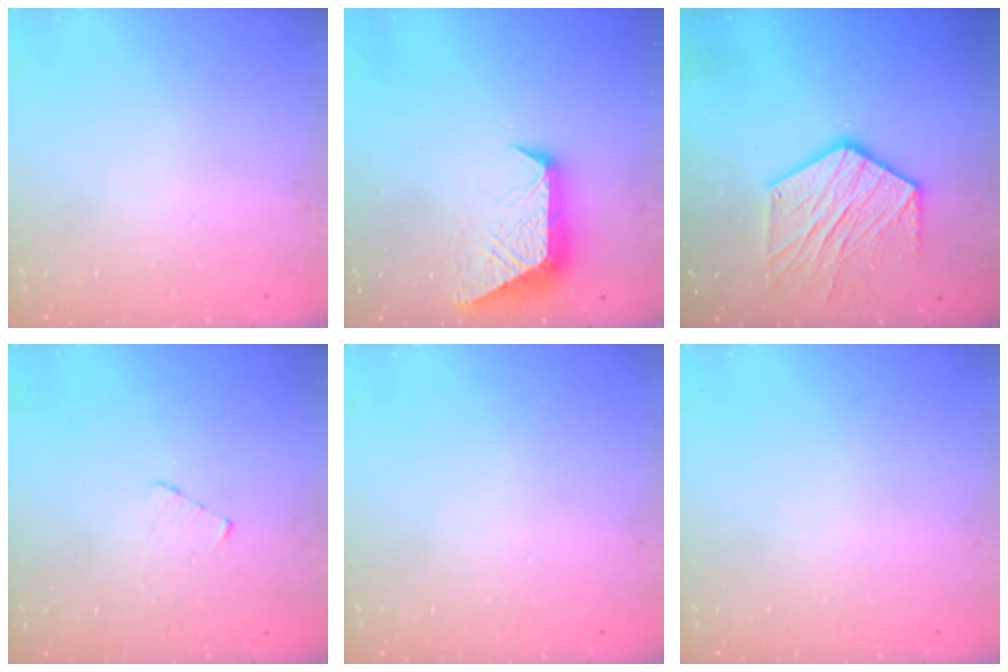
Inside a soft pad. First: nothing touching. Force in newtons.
{"total": 10.9, "press": 10.9, "slide": 0.3}
{"total": 14.7, "press": 14.6, "slide": 1.2}
{"total": 2.7, "press": 2.7, "slide": 0.3}
{"total": 0.0}
{"total": 0.0}